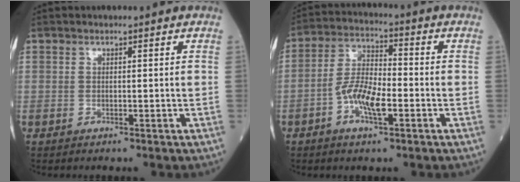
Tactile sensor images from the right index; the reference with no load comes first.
{"total": 7.8, "force": [-2.8, 2.4, 6.9], "torque": [-0.145, 0.005, -0.056]}